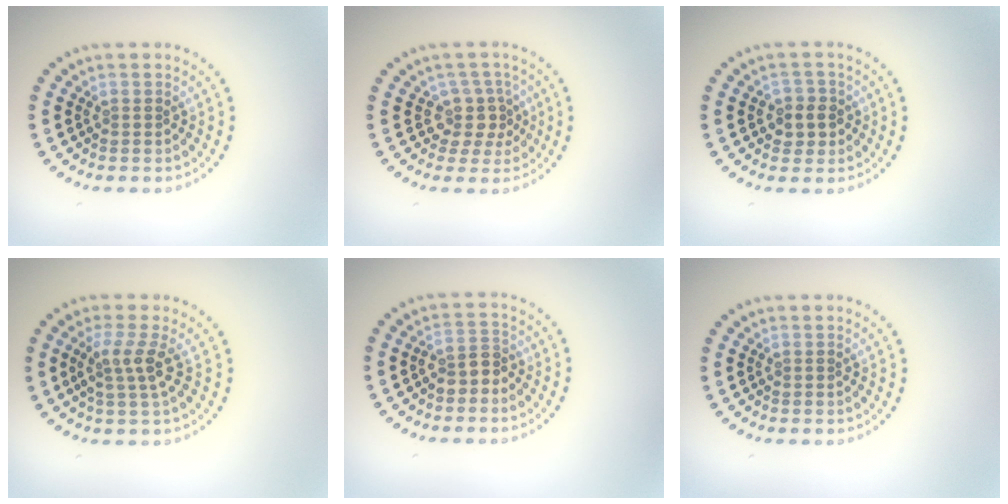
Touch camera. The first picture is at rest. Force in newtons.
{"total": 2.7, "press": 2.0, "slide": 1.8}
{"total": 2.3, "press": 2.1, "slide": 1.0}
{"total": 2.8, "press": 2.1, "slide": 1.8}
{"total": 2.1, "press": 2.0, "slide": 0.9}
{"total": 0.0}